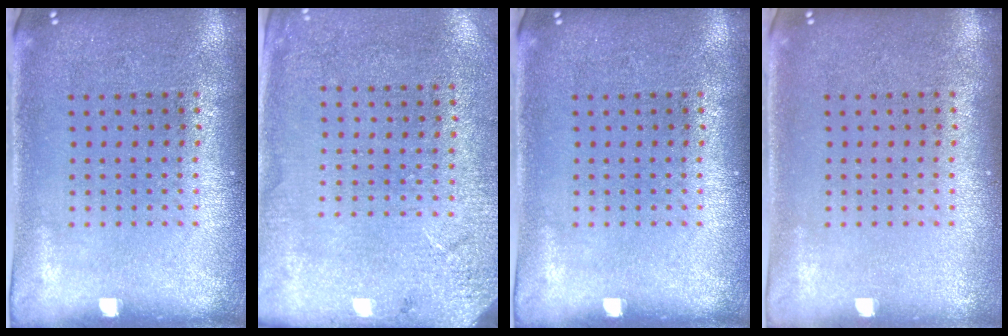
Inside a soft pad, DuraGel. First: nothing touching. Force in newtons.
{"total": 2.6, "press": 2.4, "slide": 0.9}
{"total": 0.0}
{"total": 0.0}